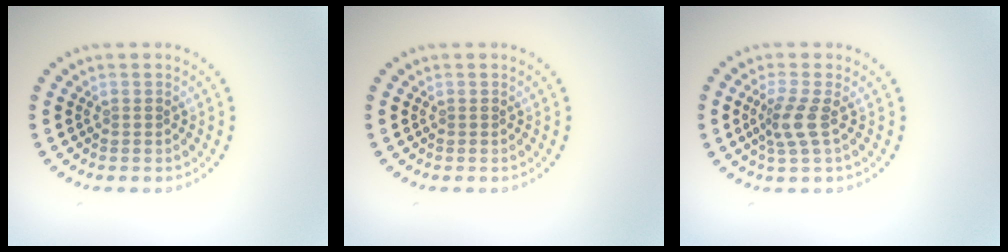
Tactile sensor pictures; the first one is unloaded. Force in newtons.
{"total": 0.0}
{"total": 2.4, "press": 1.9, "slide": 1.6}